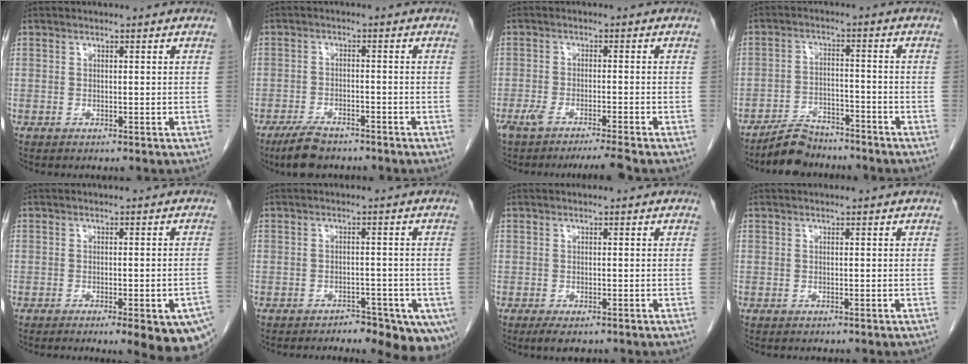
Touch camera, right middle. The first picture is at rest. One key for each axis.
{"total": 6.0, "fx": -4.9, "fy": 1.9, "fz": 3.0, "tx": -0.060, "ty": -0.009, "tz": -0.087}
{"total": 6.2, "fx": -5.1, "fy": -0.9, "fz": 3.3, "tx": -0.048, "ty": -0.010, "tz": -0.084}
{"total": 6.0, "fx": -5.5, "fy": 2.1, "fz": 1.0, "tx": -0.022, "ty": -0.005, "tz": -0.098}
{"total": 12.5, "fx": -7.7, "fy": 3.1, "fz": 9.4, "tx": -0.065, "ty": -0.009, "tz": -0.091}
{"total": 10.3, "fx": -7.3, "fy": 4.3, "fz": 5.9, "tx": -0.063, "ty": -0.003, "tz": -0.091}
{"total": 2.1, "fx": -1.3, "fy": 0.7, "fz": 1.5, "tx": -0.022, "ty": -0.005, "tz": -0.016}
{"total": 0.0}